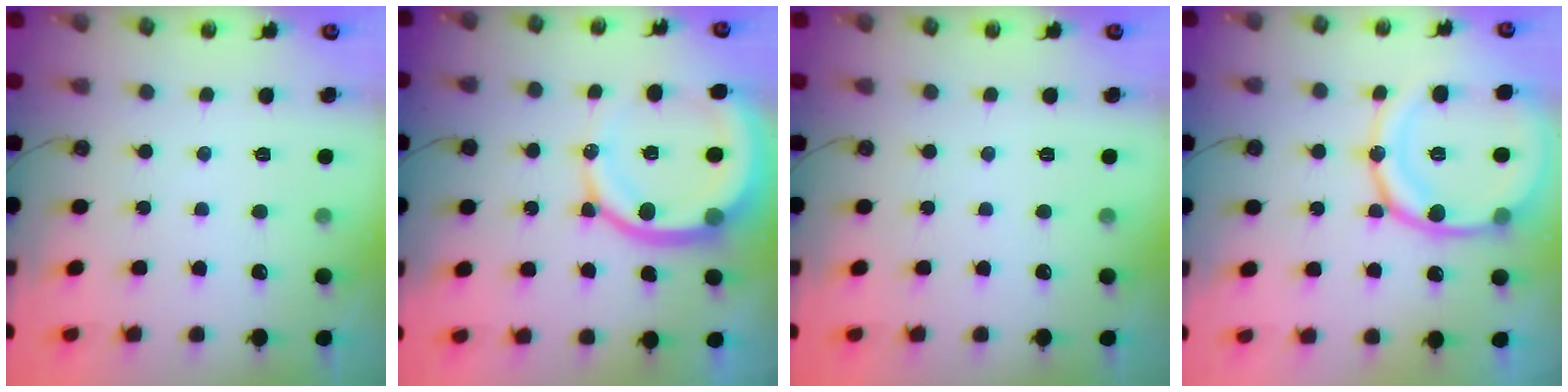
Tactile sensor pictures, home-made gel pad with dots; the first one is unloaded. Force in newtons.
{"total": 15.0, "press": 14.8, "slide": 2.0}
{"total": 0.0}
{"total": 18.5, "press": 18.4, "slide": 2.1}